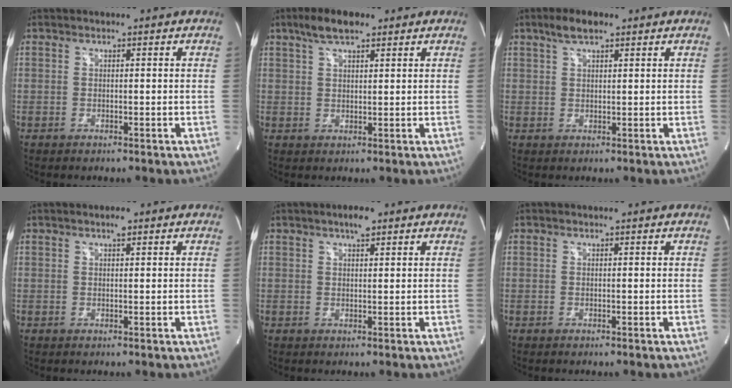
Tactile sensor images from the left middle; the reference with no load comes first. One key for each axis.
{"total": 5.6, "fx": 3.8, "fy": 1.9, "fz": 3.7, "tx": -0.075, "ty": 0.017, "tz": 0.069}
{"total": 3.9, "fx": 2.6, "fy": 1.4, "fz": 2.5, "tx": -0.053, "ty": 0.012, "tz": 0.050}
{"total": 1.2, "fx": 0.7, "fy": 0.2, "fz": 0.9, "tx": -0.020, "ty": 0.005, "tz": 0.013}
{"total": 2.5, "fx": 1.7, "fy": 0.6, "fz": 1.8, "tx": -0.036, "ty": 0.007, "tz": 0.028}
{"total": 0.0}